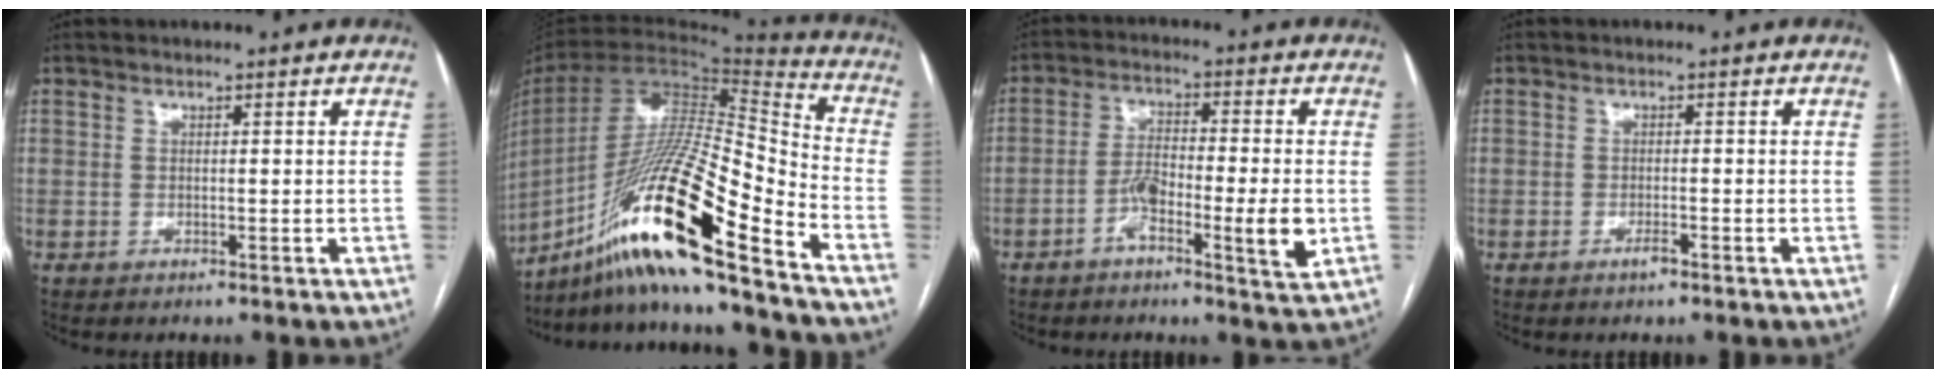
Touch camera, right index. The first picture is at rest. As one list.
[{"total": 24.3, "force": [-15.8, 1.0, 18.5], "torque": [-0.352, -0.022, -0.291]}, {"total": 8.6, "force": [-2.7, 1.2, 8.1], "torque": [-0.142, 0.003, -0.050]}, {"total": 1.3, "force": [-0.9, 0.3, 0.8], "torque": [-0.014, 0.001, -0.014]}]